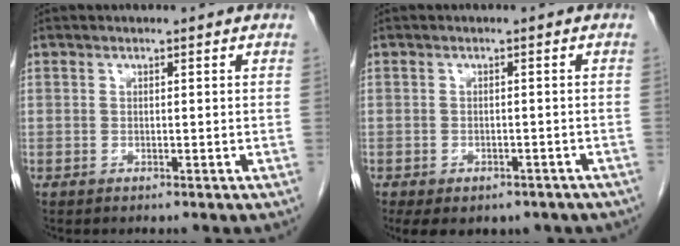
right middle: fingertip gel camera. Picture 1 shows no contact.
{"total": 10.4, "force": [-7.4, 5.6, 4.8], "torque": [-0.081, -0.001, -0.081]}